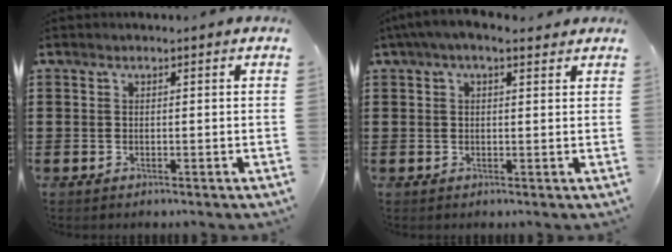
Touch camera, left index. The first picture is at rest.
{"total": 2.8, "force": [1.5, 0.9, 2.2], "torque": [-0.045, 0.008, 0.027]}